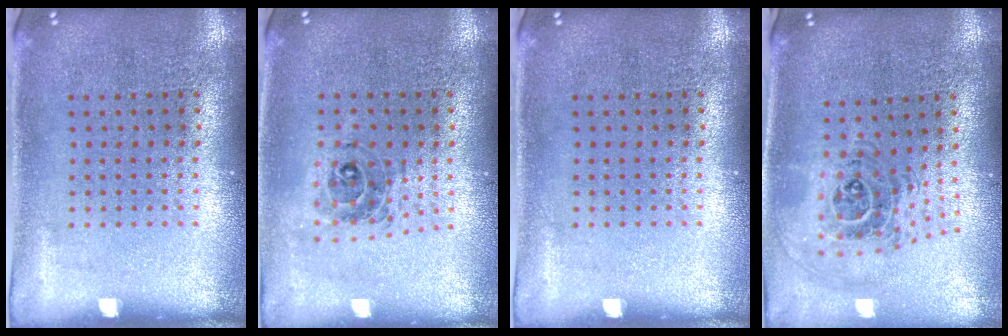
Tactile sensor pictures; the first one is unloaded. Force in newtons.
{"total": 0.8, "press": 0.8, "slide": 0.2}
{"total": 0.0}
{"total": 1.3, "press": 1.2, "slide": 0.6}